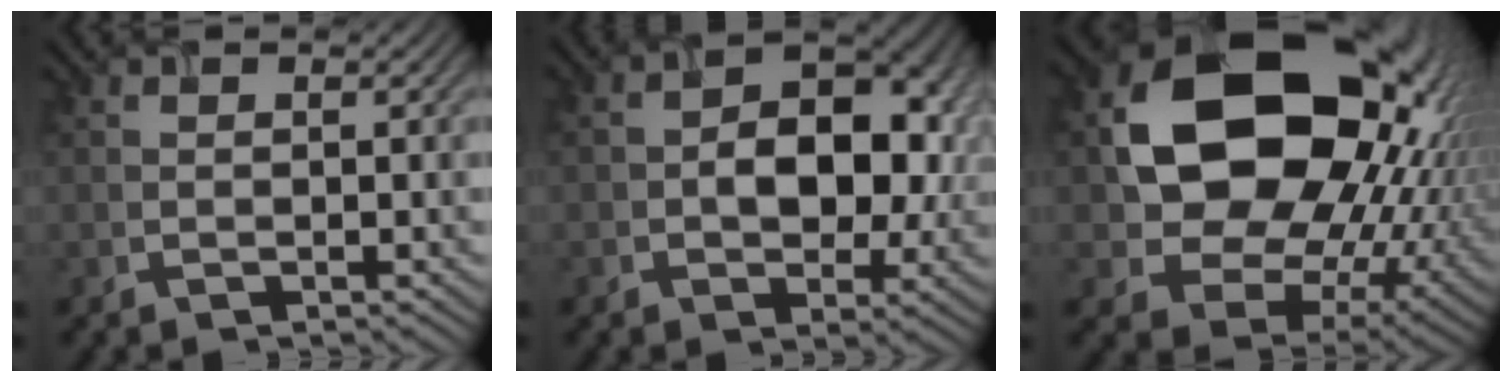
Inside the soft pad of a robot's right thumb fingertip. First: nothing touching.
{"total": 9.1, "force": [-0.4, 6.2, 6.6], "torque": [-0.082, 0.000, -0.009]}
{"total": 18.9, "force": [3.2, 14.8, 11.2], "torque": [-0.224, -0.031, 0.096]}